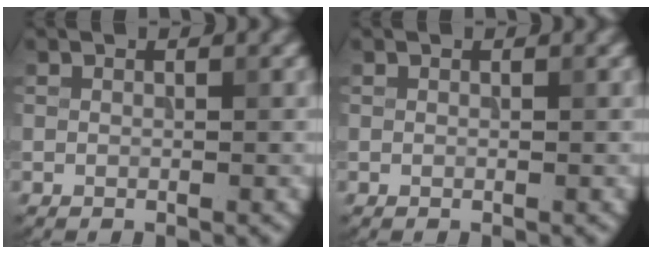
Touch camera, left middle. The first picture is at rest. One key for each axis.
{"total": 0.0}